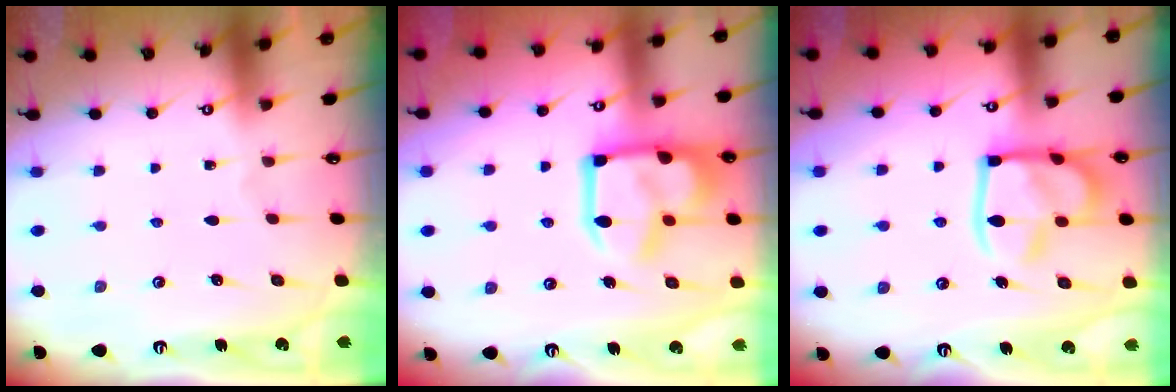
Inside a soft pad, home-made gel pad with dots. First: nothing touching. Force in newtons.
{"total": 14.4, "press": 14.3, "slide": 2.0}
{"total": 17.8, "press": 17.7, "slide": 2.0}